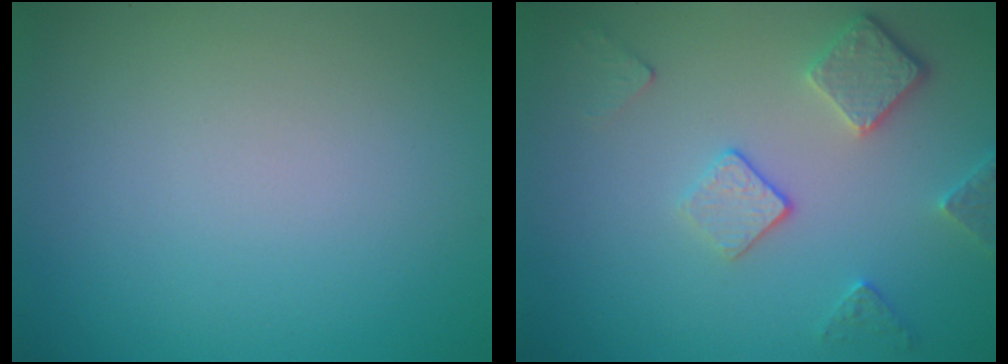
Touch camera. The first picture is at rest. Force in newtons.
{"total": 3.7, "press": 3.0, "slide": 2.2}